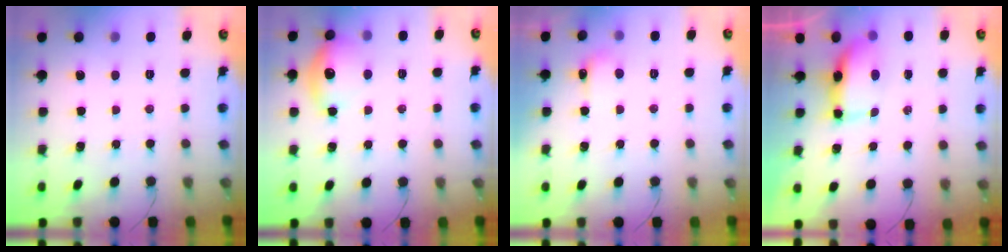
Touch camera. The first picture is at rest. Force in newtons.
{"total": 13.0, "press": 13.0, "slide": 0.6}
{"total": 5.9, "press": 5.2, "slide": 2.9}
{"total": 8.9, "press": 7.7, "slide": 4.5}